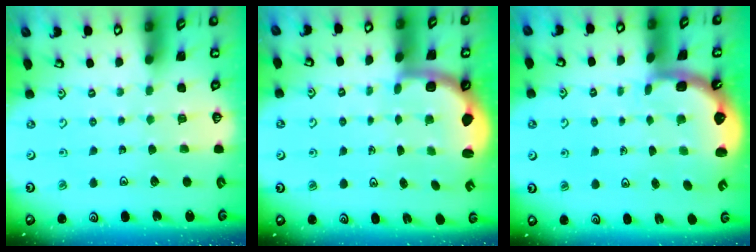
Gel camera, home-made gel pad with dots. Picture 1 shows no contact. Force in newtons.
{"total": 2.1, "press": 1.9, "slide": 1.0}
{"total": 2.7, "press": 1.5, "slide": 2.3}